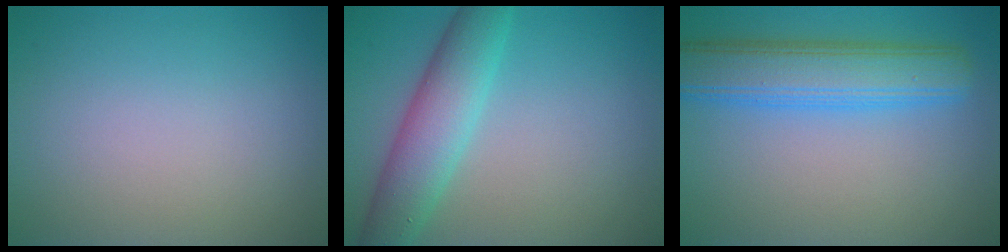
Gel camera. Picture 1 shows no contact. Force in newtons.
{"total": 5.3, "press": 5.3, "slide": 0.2}
{"total": 6.5, "press": 6.5, "slide": 0.2}